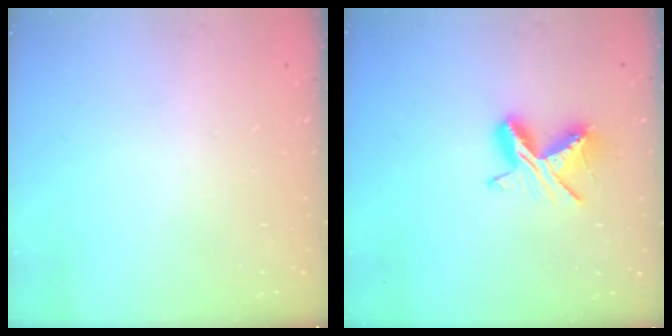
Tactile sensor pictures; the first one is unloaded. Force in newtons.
{"total": 8.4, "press": 8.4, "slide": 0.2}